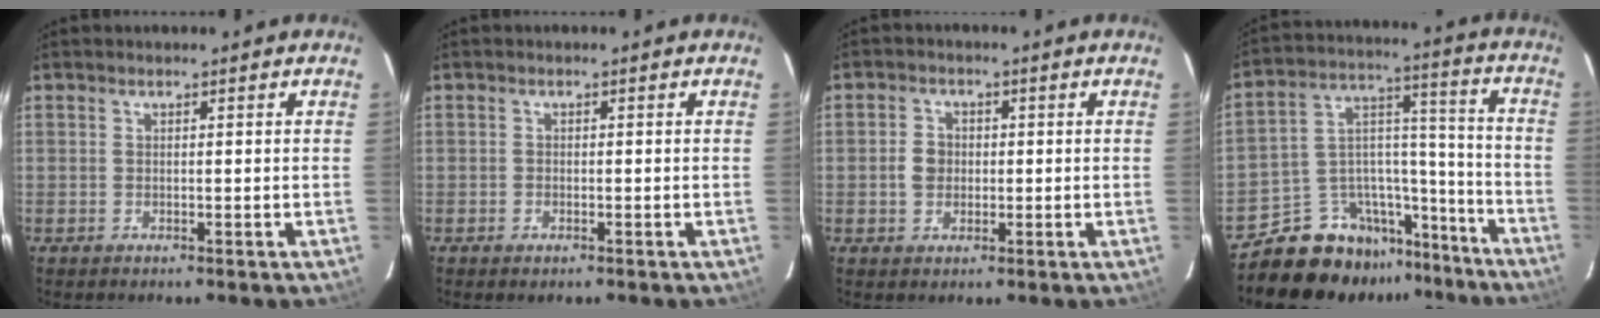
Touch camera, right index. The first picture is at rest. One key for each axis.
{"total": 1.0, "fx": -0.7, "fy": 0.6, "fz": 0.5, "tx": -0.009, "ty": -0.002, "tz": -0.013}
{"total": 3.6, "fx": -0.4, "fy": 3.2, "fz": 1.6, "tx": -0.029, "ty": 0.011, "tz": -0.005}
{"total": 15.6, "fx": -12.9, "fy": 8.2, "fz": 3.2, "tx": -0.053, "ty": 0.080, "tz": -0.193}